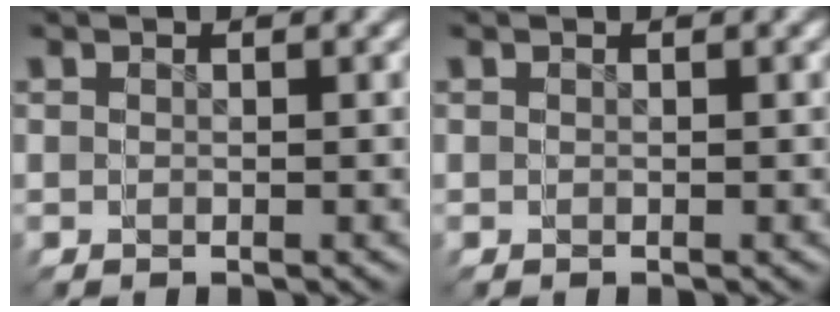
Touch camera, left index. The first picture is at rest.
{"total": 0.0}